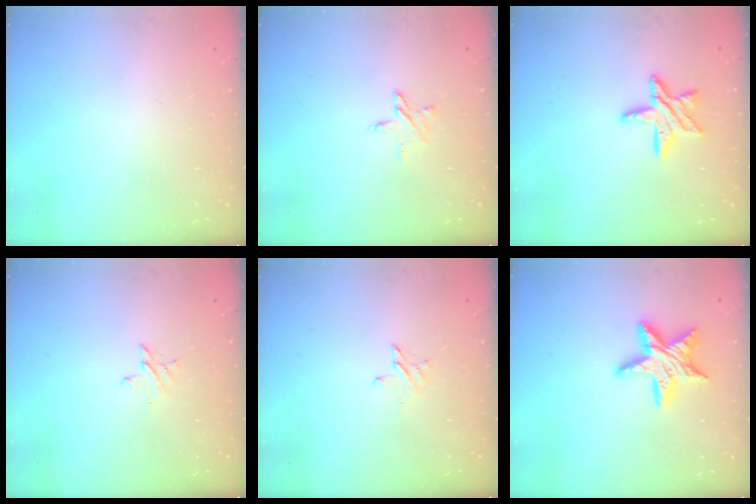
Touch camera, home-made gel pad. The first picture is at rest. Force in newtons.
{"total": 4.8, "press": 4.8, "slide": 0.5}
{"total": 10.3, "press": 10.3, "slide": 0.9}
{"total": 2.6, "press": 2.6, "slide": 0.2}
{"total": 2.6, "press": 2.6, "slide": 0.2}
{"total": 13.9, "press": 13.9, "slide": 1.0}